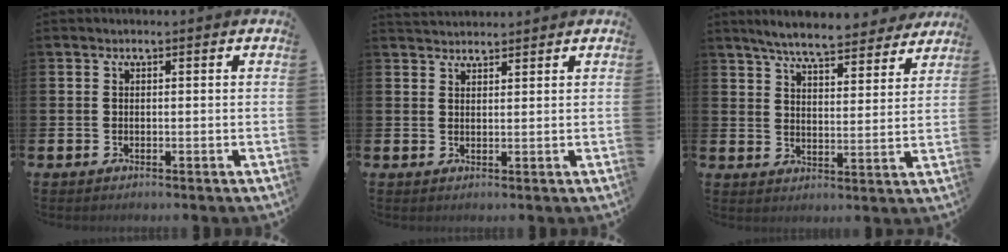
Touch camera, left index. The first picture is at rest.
{"total": 2.1, "force": [2.1, 0.5, 0.0], "torque": [0.005, -0.009, 0.036]}
{"total": 6.8, "force": [6.5, 0.8, 1.9], "torque": [-0.050, -0.040, 0.112]}